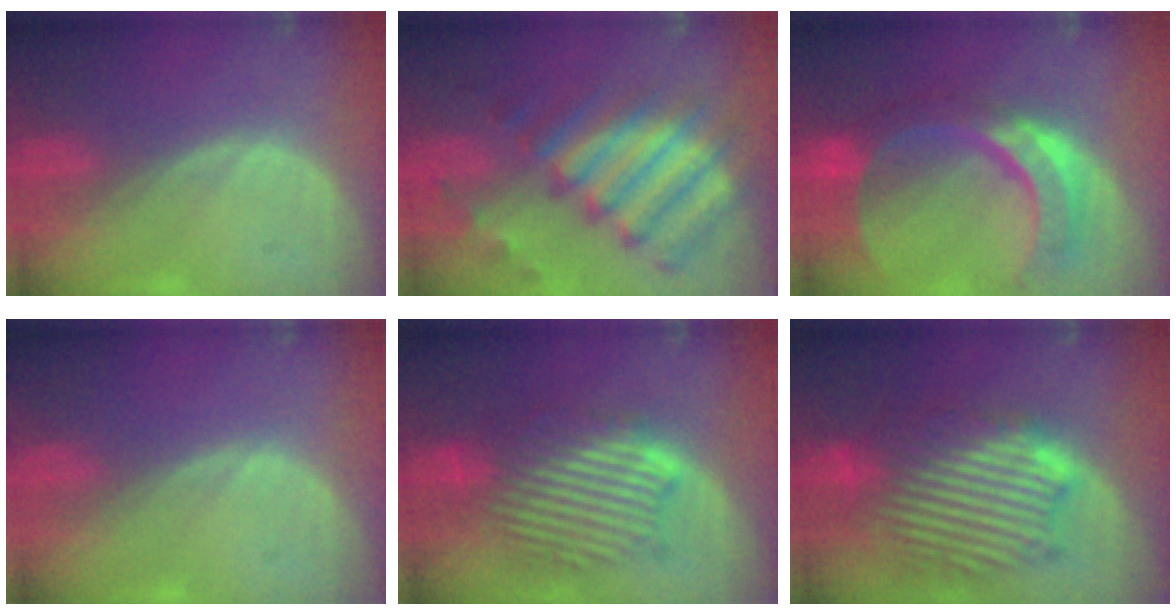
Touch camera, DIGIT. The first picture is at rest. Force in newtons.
{"total": 11.9, "press": 10.4, "slide": 5.8}
{"total": 11.0, "press": 9.3, "slide": 5.9}
{"total": 0.0}
{"total": 9.2, "press": 9.2, "slide": 0.5}
{"total": 12.7, "press": 12.6, "slide": 1.1}